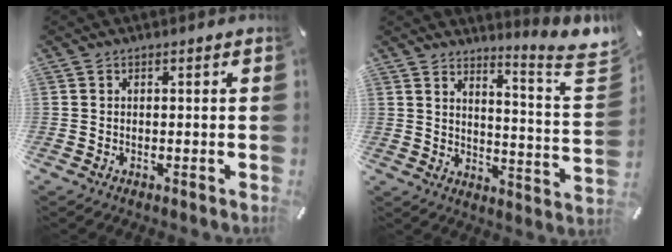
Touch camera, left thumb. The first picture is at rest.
{"total": 7.2, "force": [6.3, 0.1, 3.6], "torque": [-0.048, -0.080, 0.097]}